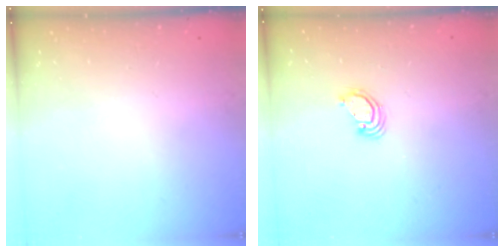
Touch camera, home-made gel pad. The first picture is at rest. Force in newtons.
{"total": 3.7, "press": 3.6, "slide": 0.2}